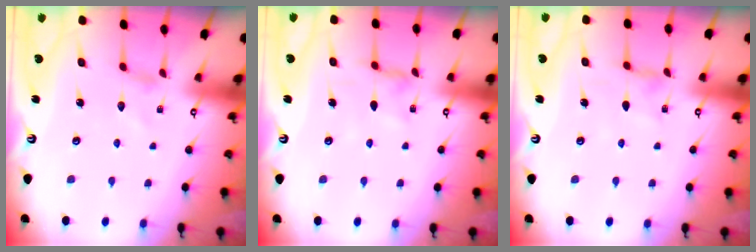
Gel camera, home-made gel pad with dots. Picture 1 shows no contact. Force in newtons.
{"total": 0.9, "press": 0.8, "slide": 0.3}
{"total": 0.7, "press": 0.7, "slide": 0.3}